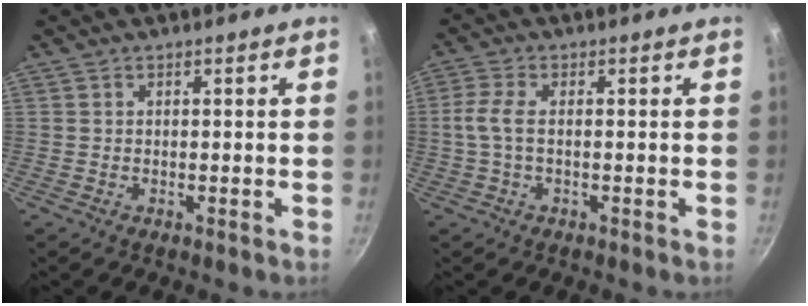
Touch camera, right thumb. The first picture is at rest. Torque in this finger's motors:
{"motor_torque": [0.13, -0.19, -0.71, 0.03, -0.01]}